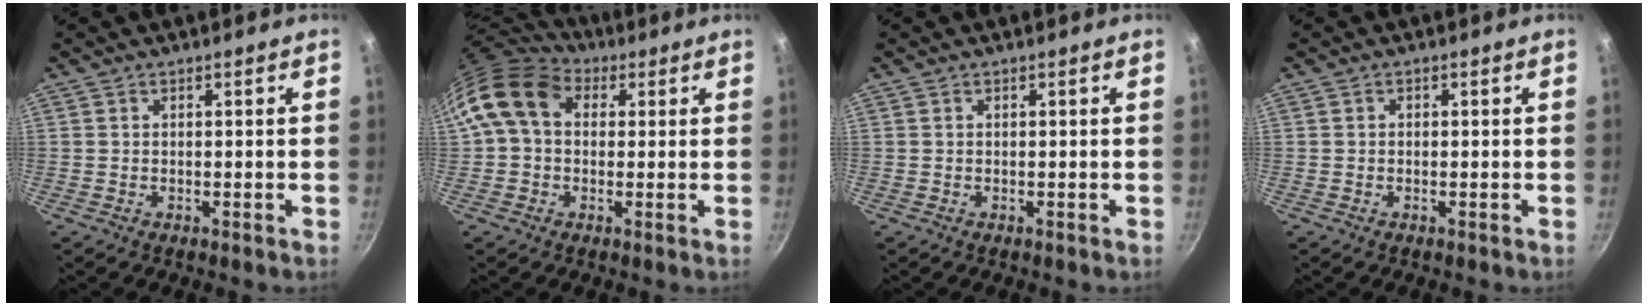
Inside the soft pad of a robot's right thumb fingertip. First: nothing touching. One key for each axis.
{"total": 13.0, "fx": 2.8, "fy": 9.7, "fz": 8.1, "tx": -0.136, "ty": 0.025, "tz": 0.032}
{"total": 0.0}
{"total": 0.5, "fx": -0.1, "fy": 0.5, "fz": 0.1, "tx": 0.000, "ty": 0.003, "tz": -0.002}